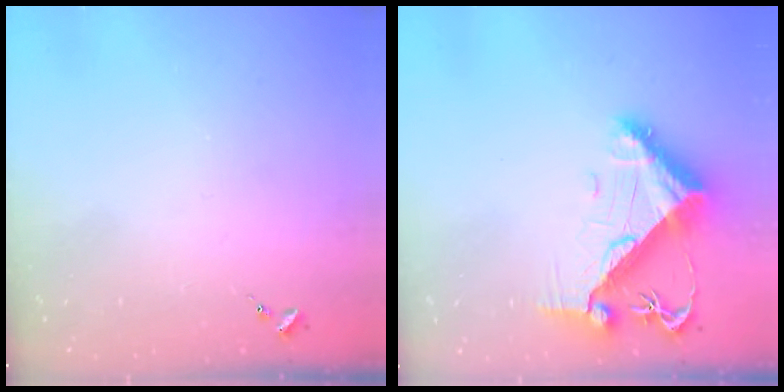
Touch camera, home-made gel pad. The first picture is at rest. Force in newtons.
{"total": 10.5, "press": 10.4, "slide": 1.3}